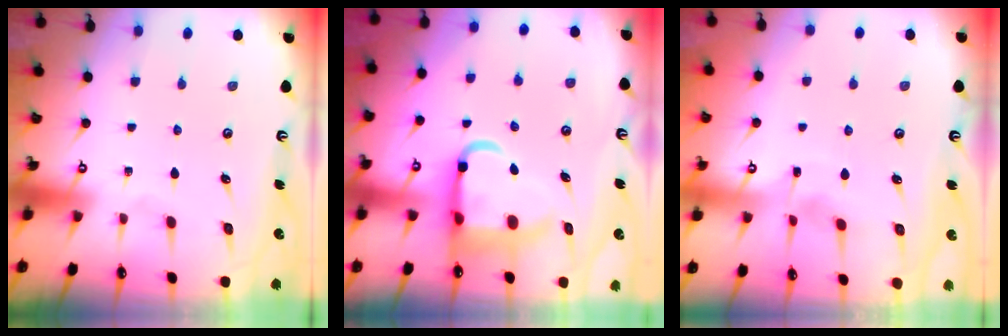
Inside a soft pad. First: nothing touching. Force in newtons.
{"total": 10.7, "press": 10.6, "slide": 1.4}
{"total": 3.0, "press": 3.0, "slide": 0.2}